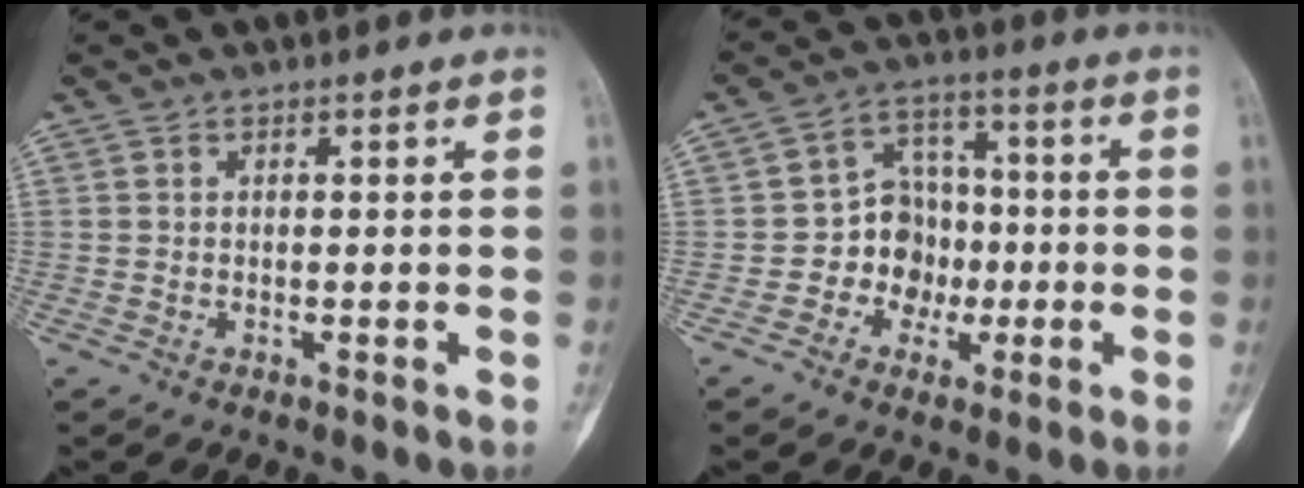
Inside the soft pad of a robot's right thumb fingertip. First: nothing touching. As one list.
[{"total": 8.8, "force": [-1.9, 7.7, 3.8], "torque": [-0.010, 0.033, -0.041]}]